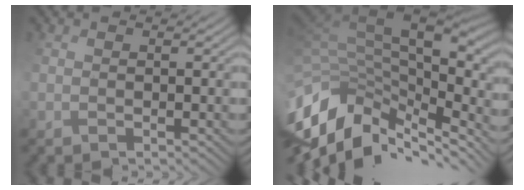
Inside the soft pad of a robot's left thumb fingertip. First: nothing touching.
{"total": 16.7, "force": [-6.1, 9.6, 12.3], "torque": [-0.238, 0.012, -0.085]}